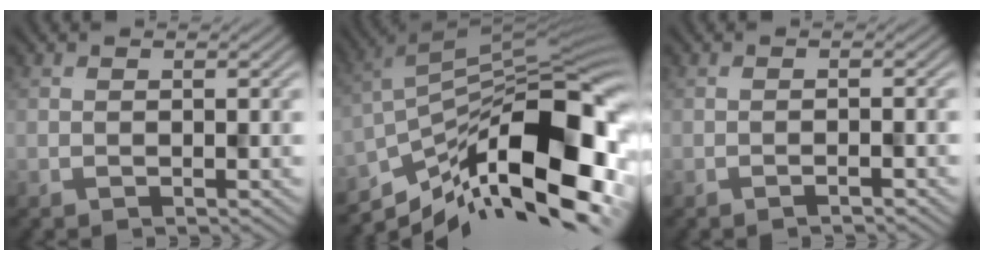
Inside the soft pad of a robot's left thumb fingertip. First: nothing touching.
{"total": 16.9, "force": [-8.1, 7.1, 13.0], "torque": [-0.222, -0.004, -0.155]}
{"total": 1.0, "force": [-0.8, 0.0, 0.7], "torque": [-0.011, 0.004, -0.016]}